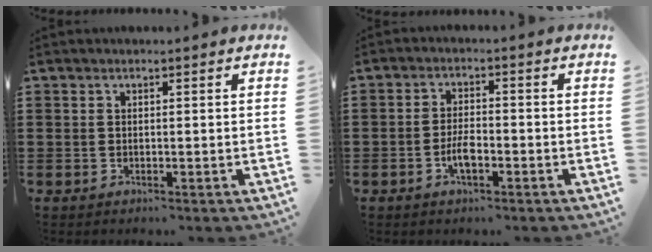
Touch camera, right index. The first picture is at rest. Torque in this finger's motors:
{"motor_torque": [1.73, 0.40, 0.35, 0.10]}